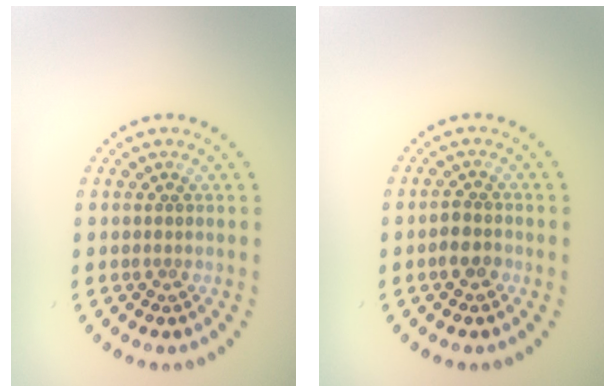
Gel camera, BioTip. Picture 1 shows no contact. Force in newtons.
{"total": 1.7, "press": 1.6, "slide": 0.5}